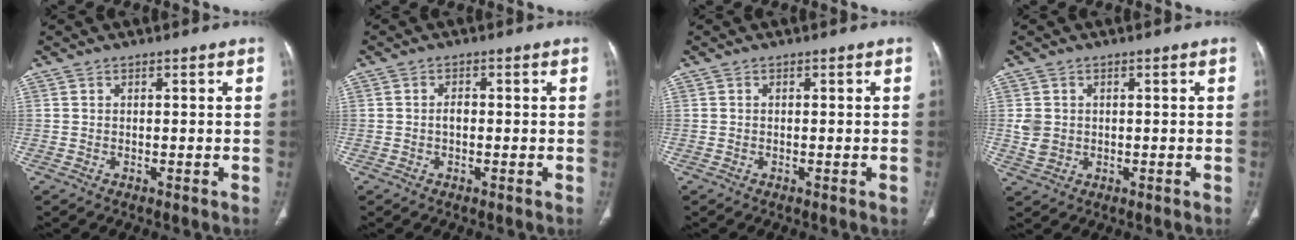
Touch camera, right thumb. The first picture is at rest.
{"total": 1.6, "force": [-0.3, 1.0, 1.2], "torque": [-0.016, 0.004, -0.006]}
{"total": 0.5, "force": [-0.3, 0.2, 0.4], "torque": [-0.004, 0.000, -0.005]}
{"total": 3.7, "force": [0.2, 3.2, 1.8], "torque": [-0.030, 0.000, 0.012]}